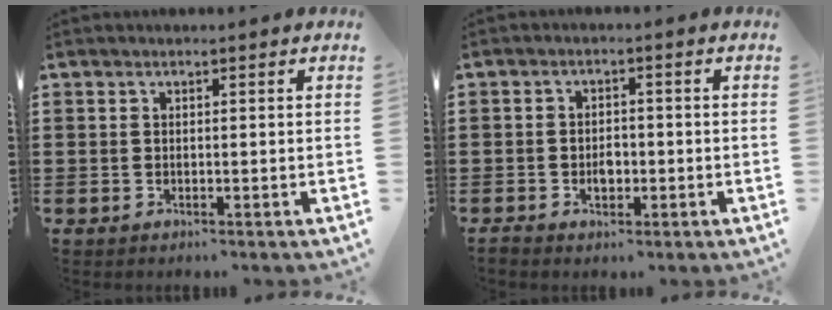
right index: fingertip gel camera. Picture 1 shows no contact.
{"total": 2.4, "force": [-0.7, 1.6, 1.6], "torque": [-0.033, 0.003, -0.013]}